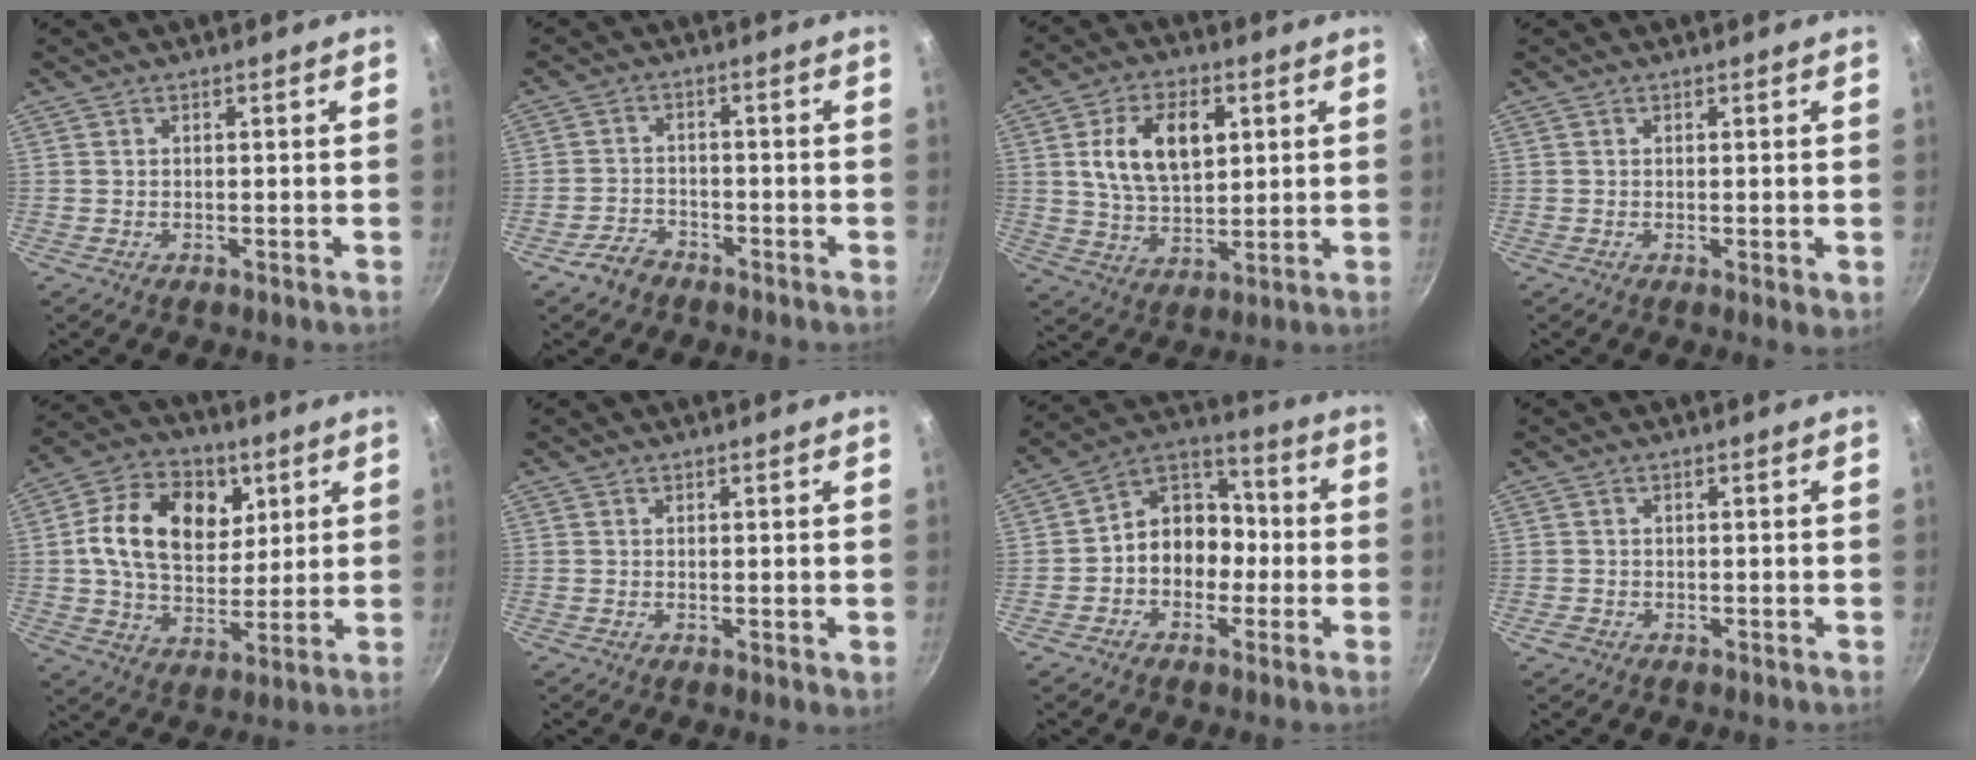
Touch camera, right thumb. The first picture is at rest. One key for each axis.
{"total": 4.2, "fx": -3.1, "fy": 2.5, "fz": 1.3, "tx": -0.016, "ty": 0.034, "tz": -0.055}
{"total": 13.3, "fx": 3.4, "fy": 8.0, "fz": 10.0, "tx": -0.150, "ty": -0.007, "tz": 0.061}
{"total": 2.0, "fx": -0.2, "fy": 0.5, "fz": 2.0, "tx": -0.028, "ty": -0.009, "tz": -0.004}
{"total": 17.3, "fx": 4.9, "fy": 12.2, "fz": 11.2, "tx": -0.165, "ty": -0.008, "tz": 0.073}
{"total": 1.1, "fx": 0.2, "fy": 0.2, "fz": 1.0, "tx": -0.014, "ty": -0.005, "tz": 0.000}
{"total": 11.3, "fx": -1.9, "fy": 9.1, "fz": 6.4, "tx": -0.044, "ty": 0.050, "tz": -0.050}
{"total": 1.2, "fx": -0.7, "fy": 0.9, "fz": 0.4, "tx": -0.007, "ty": 0.002, "tz": -0.010}